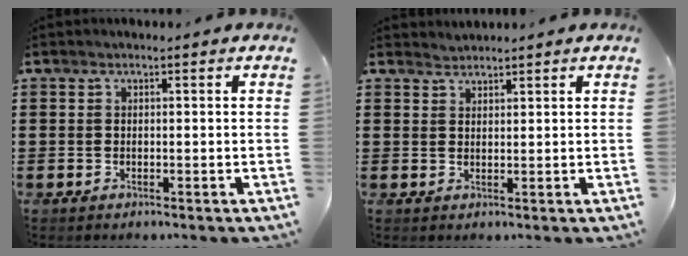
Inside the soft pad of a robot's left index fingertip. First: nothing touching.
{"total": 1.4, "force": [1.3, 0.1, -0.3], "torque": [0.001, 0.000, 0.028]}